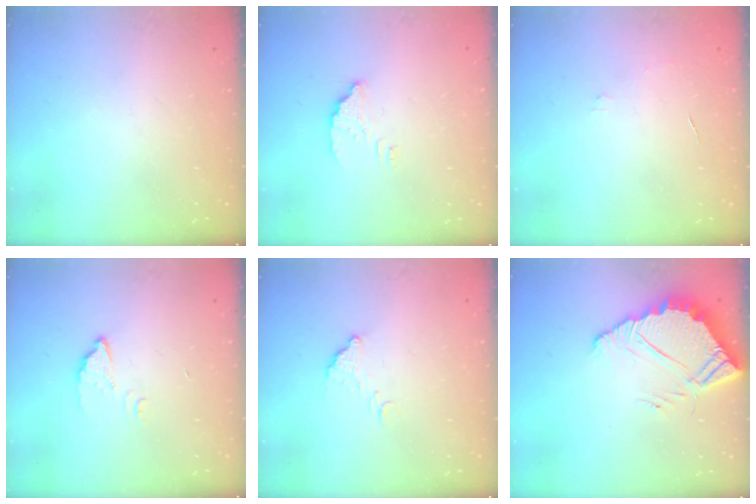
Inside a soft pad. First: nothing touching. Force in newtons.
{"total": 3.9, "press": 3.9, "slide": 0.3}
{"total": 2.9, "press": 2.9, "slide": 0.2}
{"total": 3.4, "press": 3.4, "slide": 0.3}
{"total": 5.7, "press": 5.7, "slide": 0.3}
{"total": 6.9, "press": 6.8, "slide": 0.5}